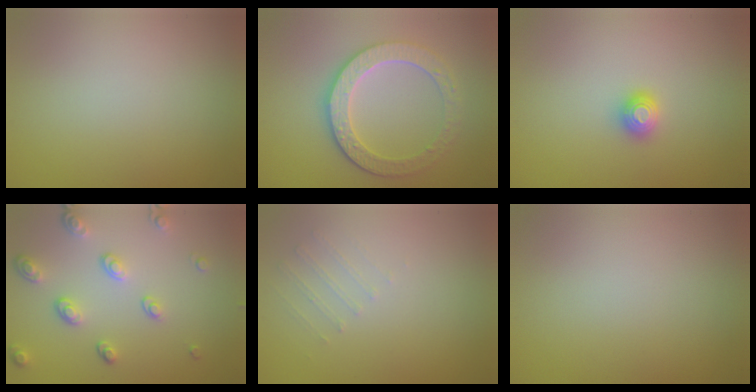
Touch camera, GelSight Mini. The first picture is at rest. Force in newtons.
{"total": 4.6, "press": 4.1, "slide": 2.1}
{"total": 1.2, "press": 1.2, "slide": 0.2}
{"total": 3.4, "press": 2.7, "slide": 2.2}
{"total": 0.6, "press": 0.5, "slide": 0.4}
{"total": 0.0}